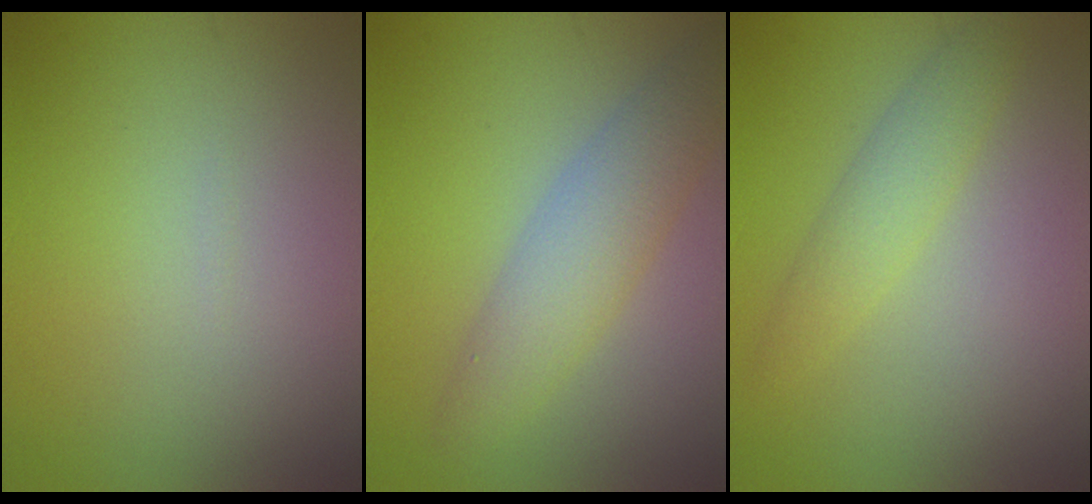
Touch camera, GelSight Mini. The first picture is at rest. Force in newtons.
{"total": 4.1, "press": 4.1, "slide": 0.1}
{"total": 2.4, "press": 2.4, "slide": 0.1}